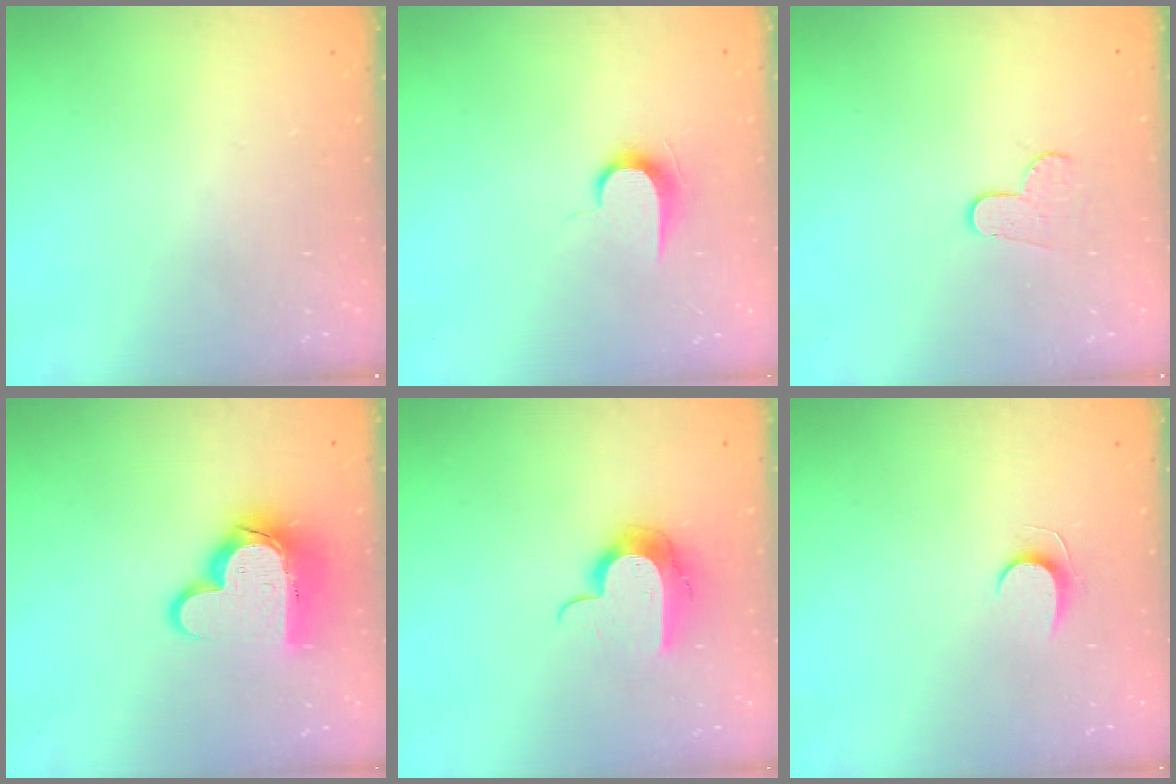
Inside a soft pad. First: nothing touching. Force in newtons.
{"total": 6.4, "press": 6.3, "slide": 0.7}
{"total": 3.3, "press": 3.3, "slide": 0.3}
{"total": 15.5, "press": 15.5, "slide": 1.3}
{"total": 11.3, "press": 11.2, "slide": 0.7}
{"total": 5.6, "press": 5.6, "slide": 0.5}